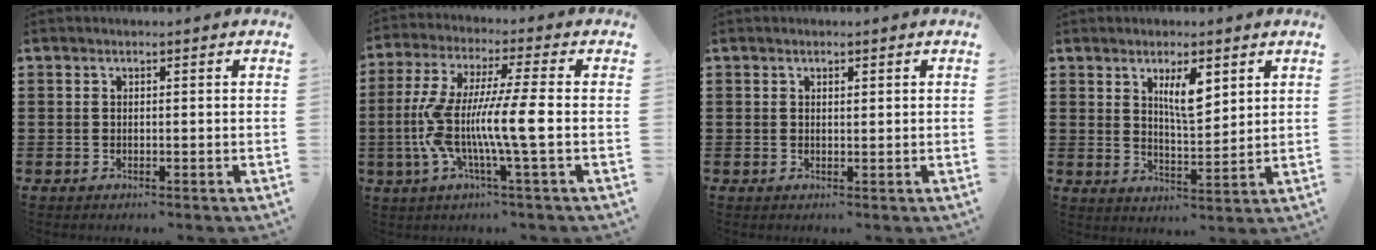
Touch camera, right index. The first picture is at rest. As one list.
[{"total": 11.6, "force": [-2.3, 0.8, 11.4], "torque": [-0.240, -0.018, -0.053]}, {"total": 0.6, "force": [0.4, 0.3, 0.4], "torque": [-0.008, 0.003, 0.007]}, {"total": 5.5, "force": [2.7, 1.7, 4.5], "torque": [-0.080, -0.003, 0.044]}]